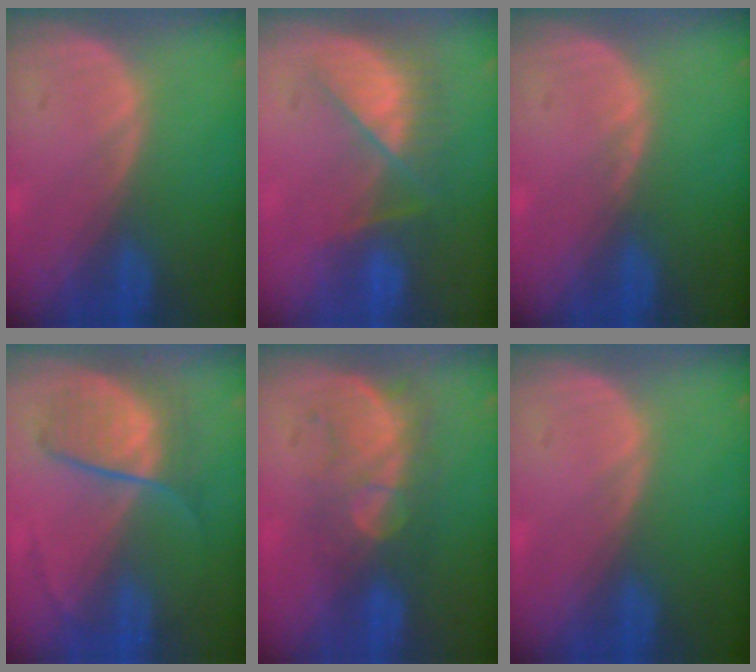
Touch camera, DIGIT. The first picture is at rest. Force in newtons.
{"total": 8.0, "press": 7.1, "slide": 3.6}
{"total": 0.5, "press": 0.5, "slide": 0.2}
{"total": 6.3, "press": 6.3, "slide": 0.6}
{"total": 7.6, "press": 7.1, "slide": 2.8}
{"total": 0.0}